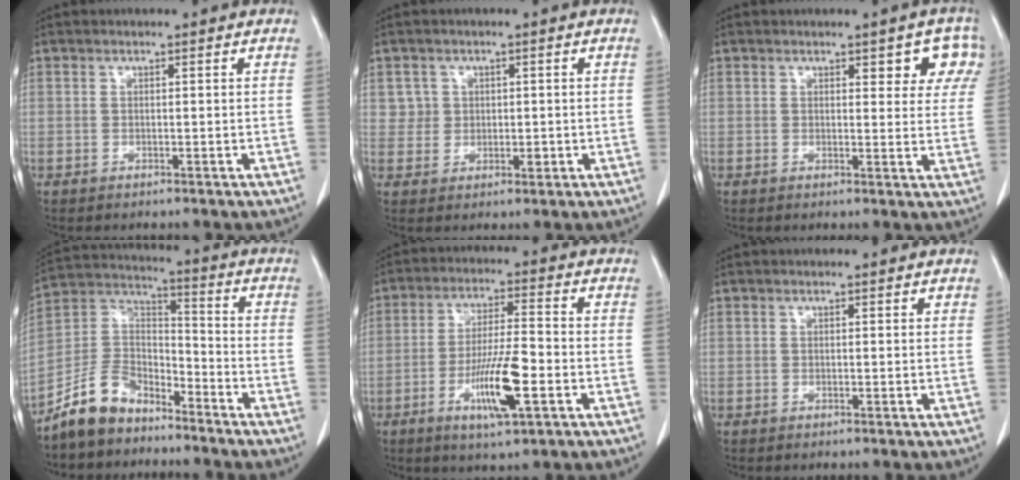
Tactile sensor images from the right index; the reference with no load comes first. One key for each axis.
{"total": 3.1, "fx": 0.8, "fy": 3.0, "fz": 0.3, "tx": 0.005, "ty": 0.000, "tz": 0.013}
{"total": 5.4, "fx": 3.0, "fy": 2.2, "fz": 3.9, "tx": -0.026, "ty": 0.003, "tz": 0.027}
{"total": 10.1, "fx": -8.2, "fy": 4.8, "fz": 3.6, "tx": -0.083, "ty": 0.027, "tz": -0.161}
{"total": 10.4, "fx": -3.7, "fy": 1.4, "fz": 9.6, "tx": -0.177, "ty": -0.009, "tz": -0.065}
{"total": 0.0}